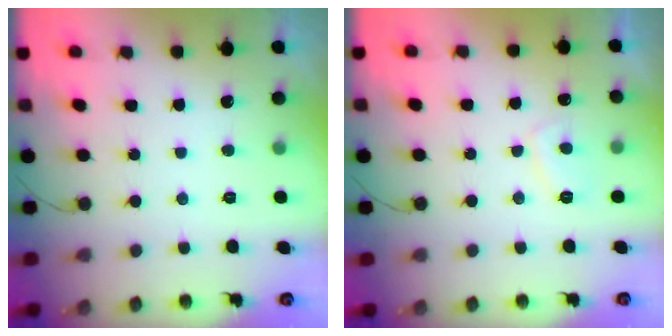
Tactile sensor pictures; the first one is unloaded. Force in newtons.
{"total": 3.5, "press": 3.4, "slide": 0.7}